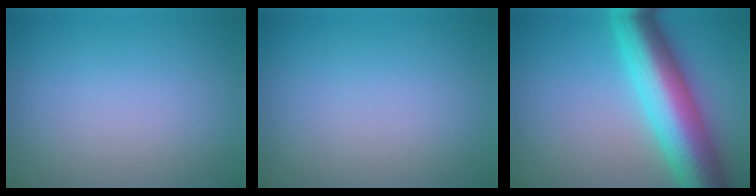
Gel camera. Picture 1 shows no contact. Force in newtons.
{"total": 0.0}
{"total": 10.5, "press": 10.5, "slide": 0.1}